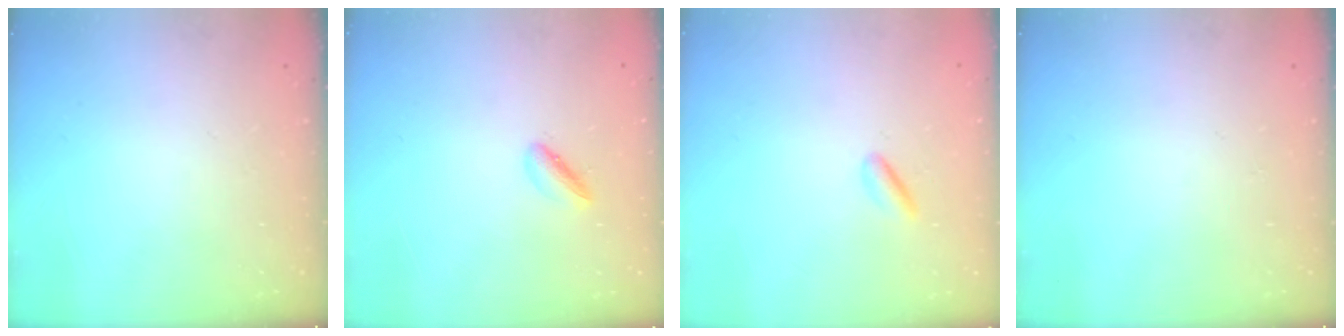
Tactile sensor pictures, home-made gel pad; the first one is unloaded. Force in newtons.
{"total": 3.4, "press": 3.3, "slide": 0.8}
{"total": 2.5, "press": 2.4, "slide": 0.7}
{"total": 0.0}